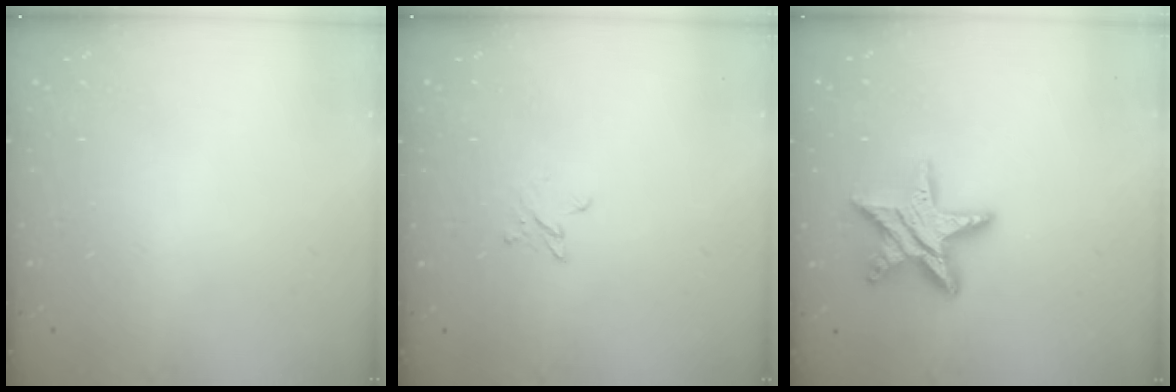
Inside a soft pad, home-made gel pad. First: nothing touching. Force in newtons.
{"total": 2.9, "press": 2.9, "slide": 0.2}
{"total": 13.2, "press": 13.2, "slide": 0.6}